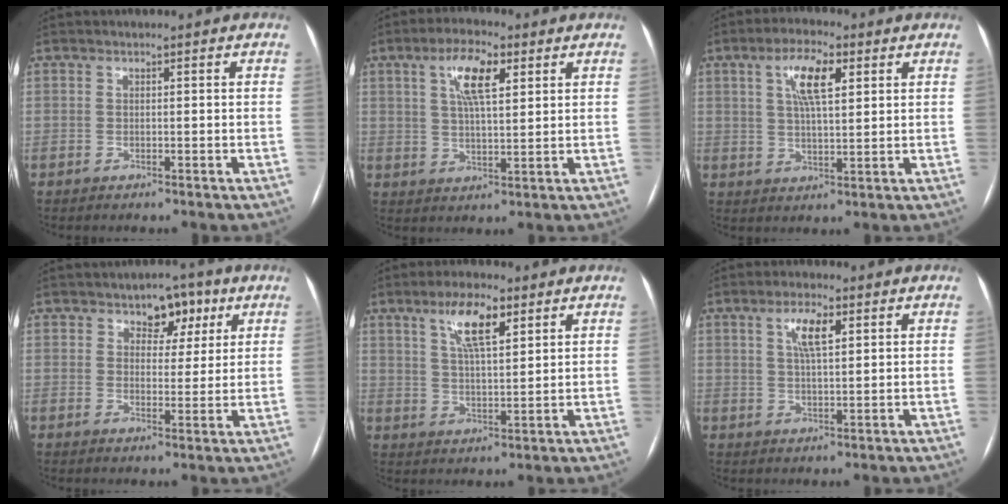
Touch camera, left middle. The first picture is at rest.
{"total": 7.9, "force": [3.4, 2.3, 6.7], "torque": [-0.127, 0.013, 0.061]}
{"total": 7.7, "force": [3.1, 2.2, 6.7], "torque": [-0.127, 0.012, 0.056]}
{"total": 5.7, "force": [3.2, 3.5, 3.2], "torque": [-0.036, 0.015, 0.046]}
{"total": 7.8, "force": [4.3, 2.0, 6.2], "torque": [-0.119, 0.008, 0.078]}
{"total": 5.1, "force": [2.1, 1.2, 4.4], "torque": [-0.087, 0.007, 0.040]}